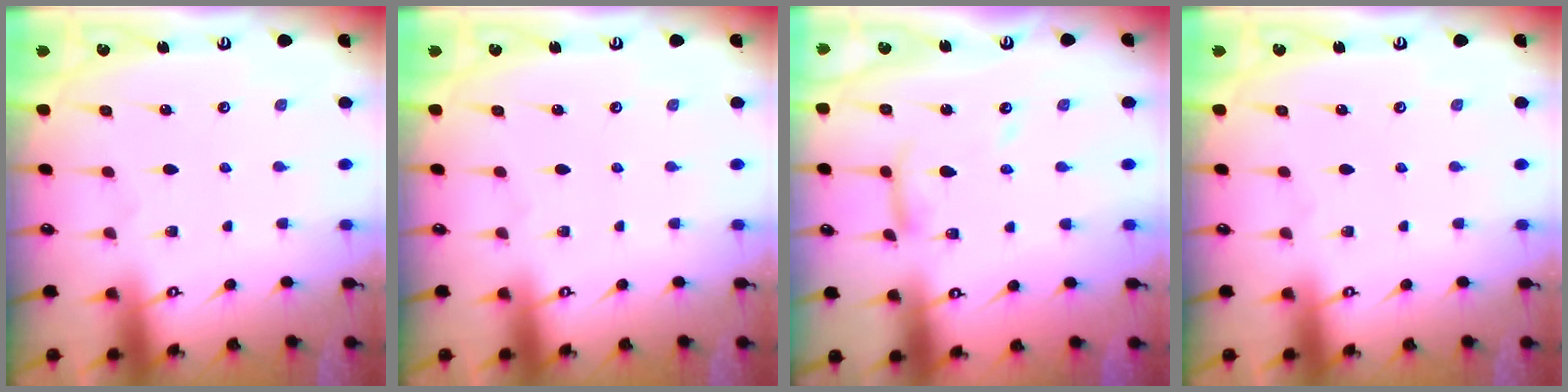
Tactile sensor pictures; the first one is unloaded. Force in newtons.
{"total": 0.0}
{"total": 7.7, "press": 7.7, "slide": 0.6}
{"total": 0.0}